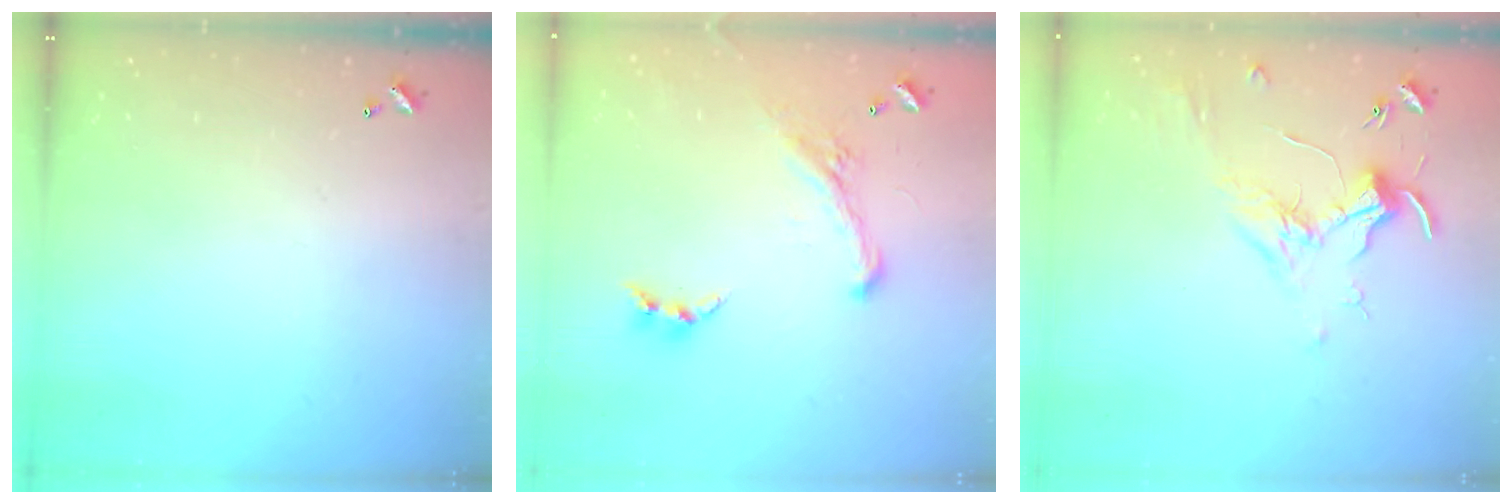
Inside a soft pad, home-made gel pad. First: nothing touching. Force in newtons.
{"total": 1.9, "press": 1.3, "slide": 1.4}
{"total": 1.7, "press": 1.5, "slide": 0.7}